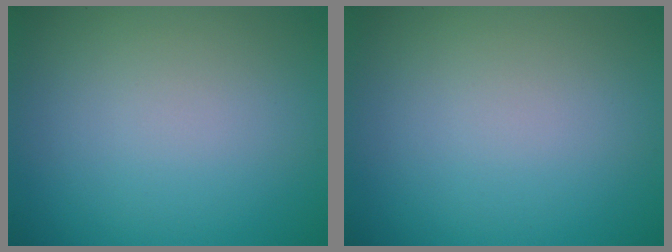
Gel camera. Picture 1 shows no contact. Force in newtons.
{"total": 0.0}